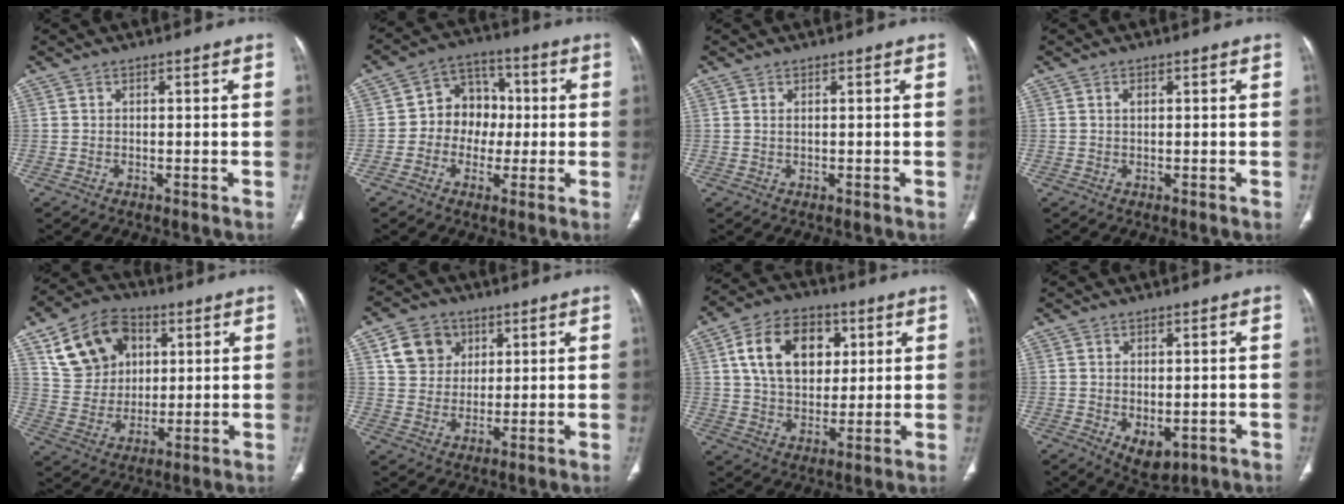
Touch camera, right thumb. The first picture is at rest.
{"total": 9.8, "force": [-0.3, 8.2, 5.3], "torque": [-0.036, 0.028, -0.017]}
{"total": 0.6, "force": [0.3, 0.3, 0.4], "torque": [-0.013, 0.003, 0.006]}
{"total": 1.0, "force": [0.4, 0.6, 0.7], "torque": [-0.011, 0.001, 0.007]}
{"total": 15.8, "force": [6.1, 11.9, 8.4], "torque": [-0.117, -0.003, 0.112]}
{"total": 8.9, "force": [3.8, 7.5, 3.2], "torque": [-0.025, -0.007, 0.069]}
{"total": 15.9, "force": [4.9, 11.0, 10.4], "torque": [-0.144, -0.004, 0.084]}
{"total": 5.3, "force": [-1.1, 3.2, 4.1], "torque": [-0.051, -0.005, 0.001]}